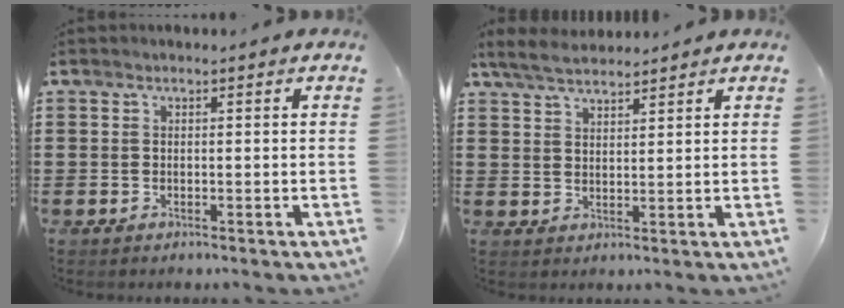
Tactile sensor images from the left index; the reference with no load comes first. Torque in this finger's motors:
{"motor_torque": [2.14, 0.00, 0.54, 0.12]}